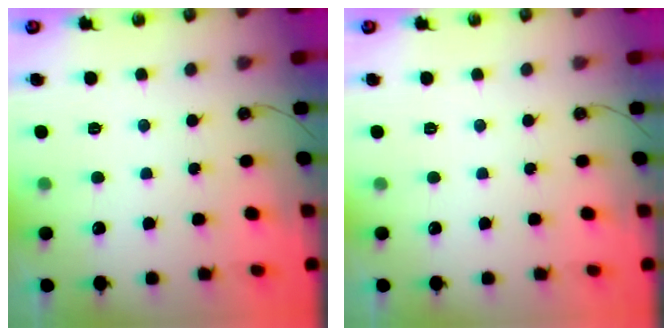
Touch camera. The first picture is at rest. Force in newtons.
{"total": 0.0}